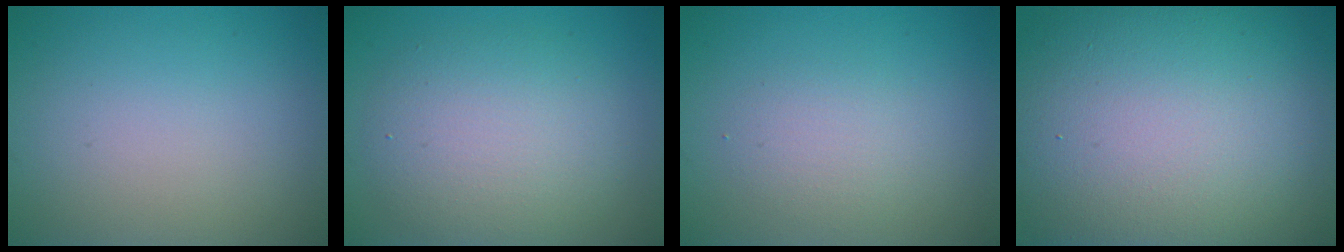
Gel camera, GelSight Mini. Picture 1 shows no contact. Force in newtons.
{"total": 5.7, "press": 5.7, "slide": 0.4}
{"total": 2.0, "press": 2.0, "slide": 0.2}
{"total": 18.9, "press": 18.9, "slide": 0.4}